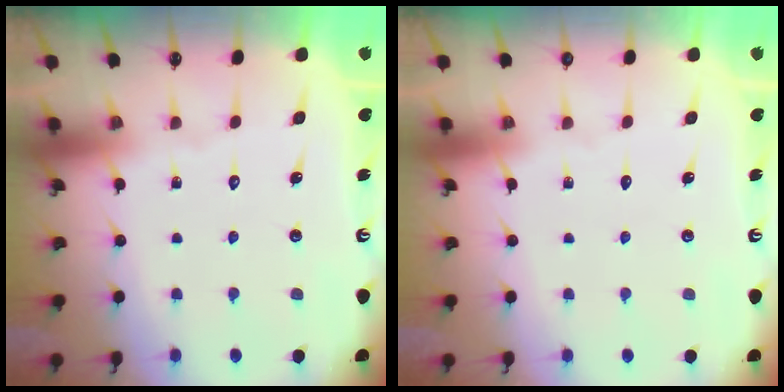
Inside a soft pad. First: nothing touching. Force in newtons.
{"total": 0.0}